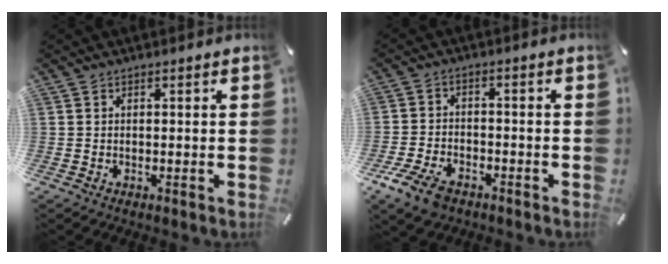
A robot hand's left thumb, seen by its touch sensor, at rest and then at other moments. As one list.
[{"total": 7.4, "force": [-4.8, 4.3, 3.6], "torque": [-0.089, 0.020, -0.092]}]